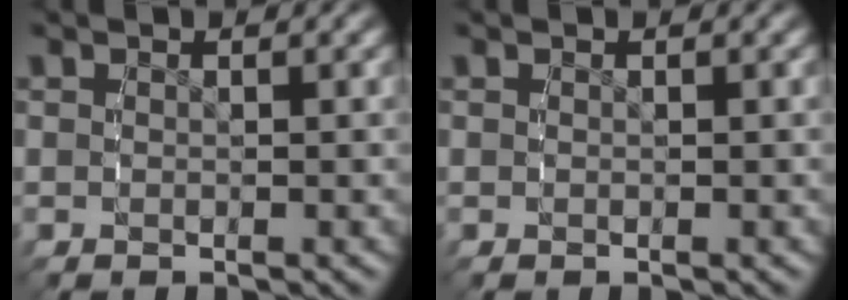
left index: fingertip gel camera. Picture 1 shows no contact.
{"total": 0.0}